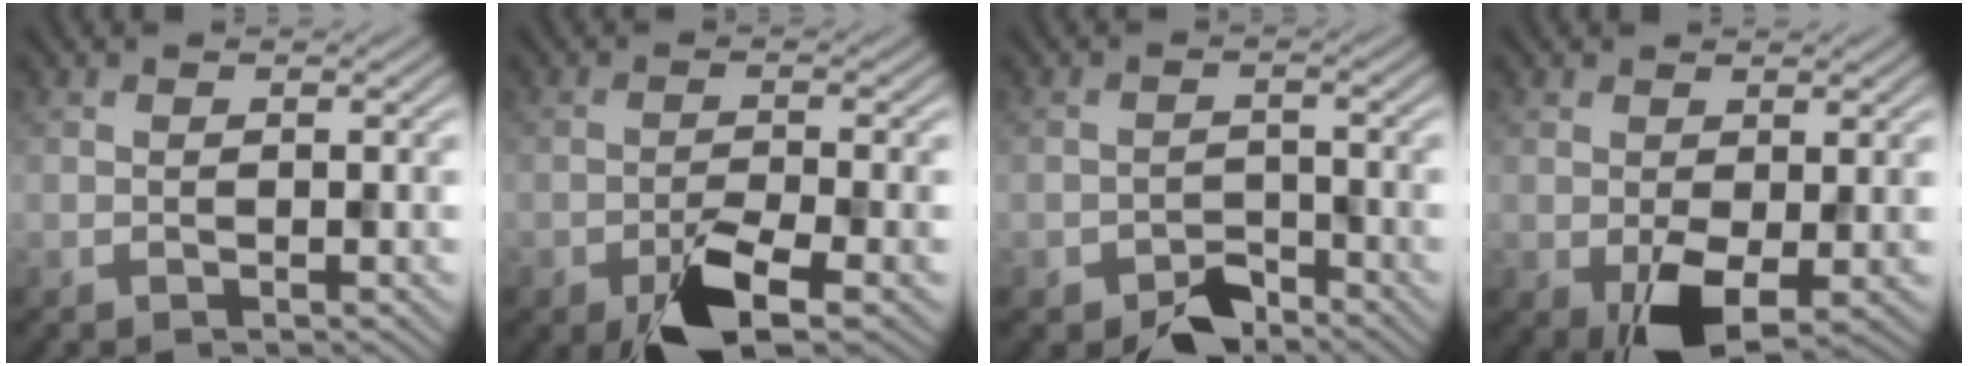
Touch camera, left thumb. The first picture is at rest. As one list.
[{"total": 6.3, "force": [-3.7, 2.1, 4.7], "torque": [-0.086, -0.002, -0.067]}, {"total": 4.2, "force": [-3.2, 2.2, 1.6], "torque": [-0.024, -0.005, -0.060]}, {"total": 5.4, "force": [-1.3, 3.2, 4.2], "torque": [-0.092, -0.020, -0.021]}]